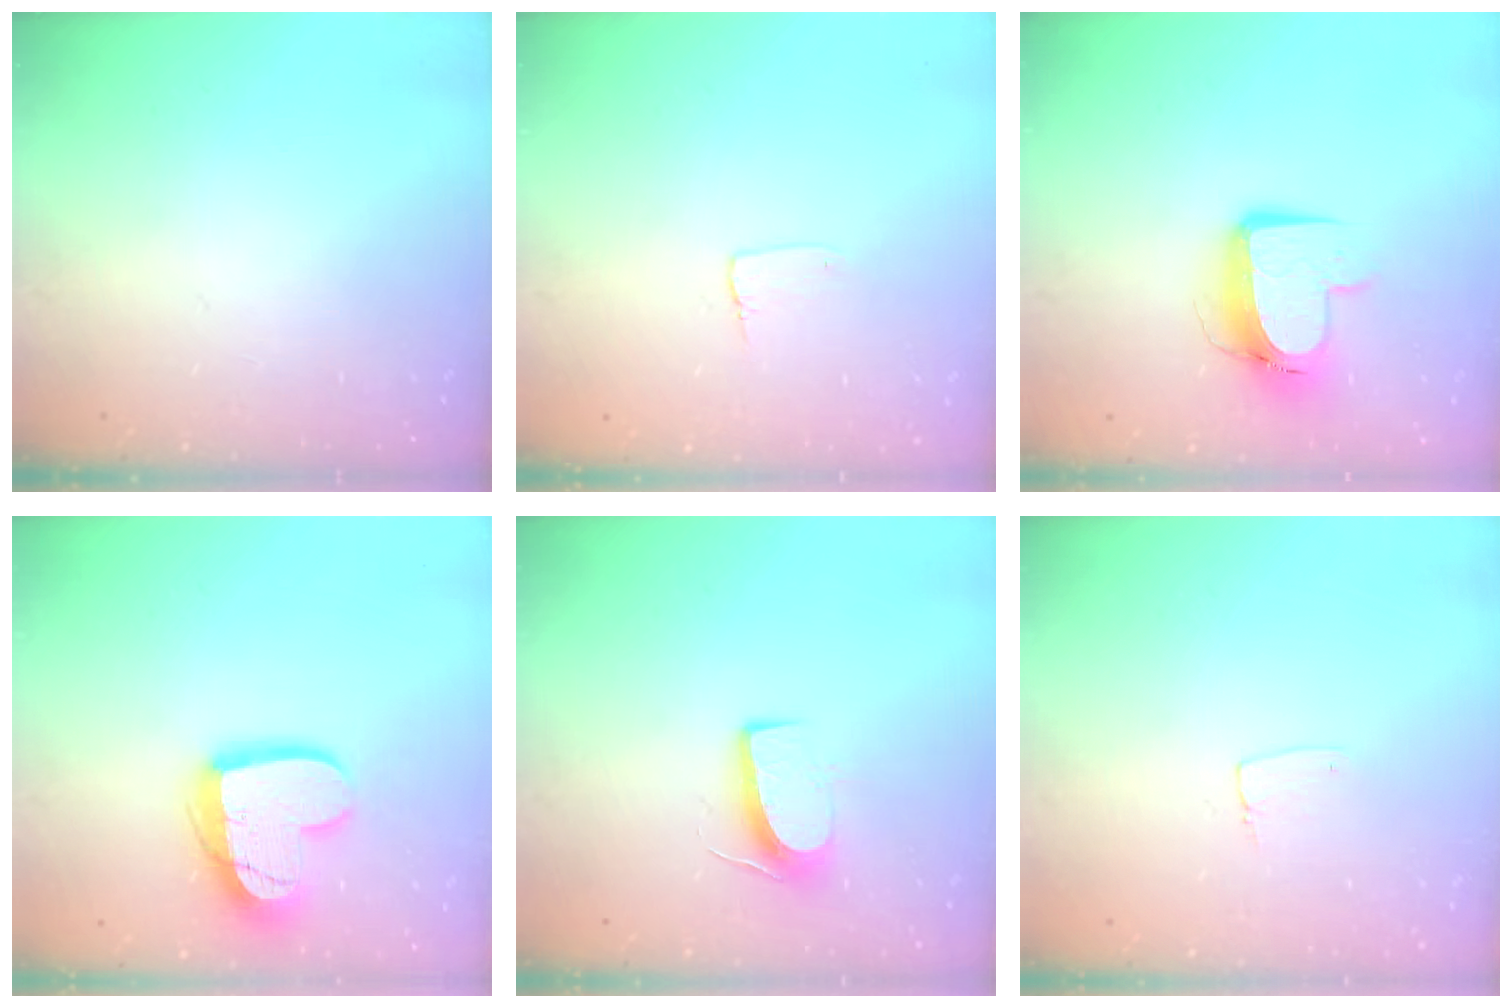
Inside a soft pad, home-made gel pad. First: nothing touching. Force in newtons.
{"total": 3.2, "press": 3.2, "slide": 0.3}
{"total": 11.3, "press": 11.2, "slide": 1.3}
{"total": 15.9, "press": 15.9, "slide": 1.3}
{"total": 7.6, "press": 7.6, "slide": 0.5}
{"total": 3.8, "press": 3.8, "slide": 0.2}